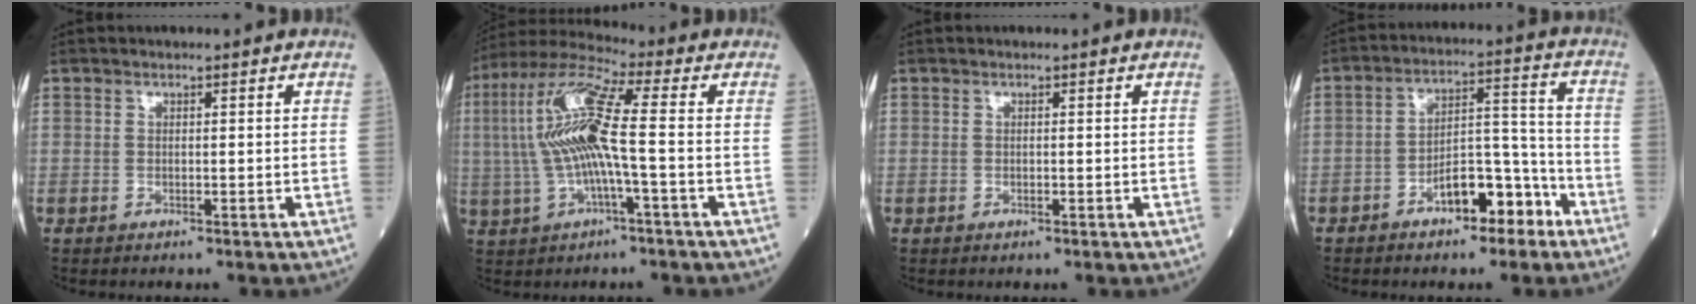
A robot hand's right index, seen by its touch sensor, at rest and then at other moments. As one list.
[{"total": 12.4, "force": [-0.2, 1.1, 12.3], "torque": [-0.259, 0.021, -0.010]}, {"total": 0.0}, {"total": 8.9, "force": [-5.3, 3.4, 6.2], "torque": [-0.099, 0.029, -0.084]}]